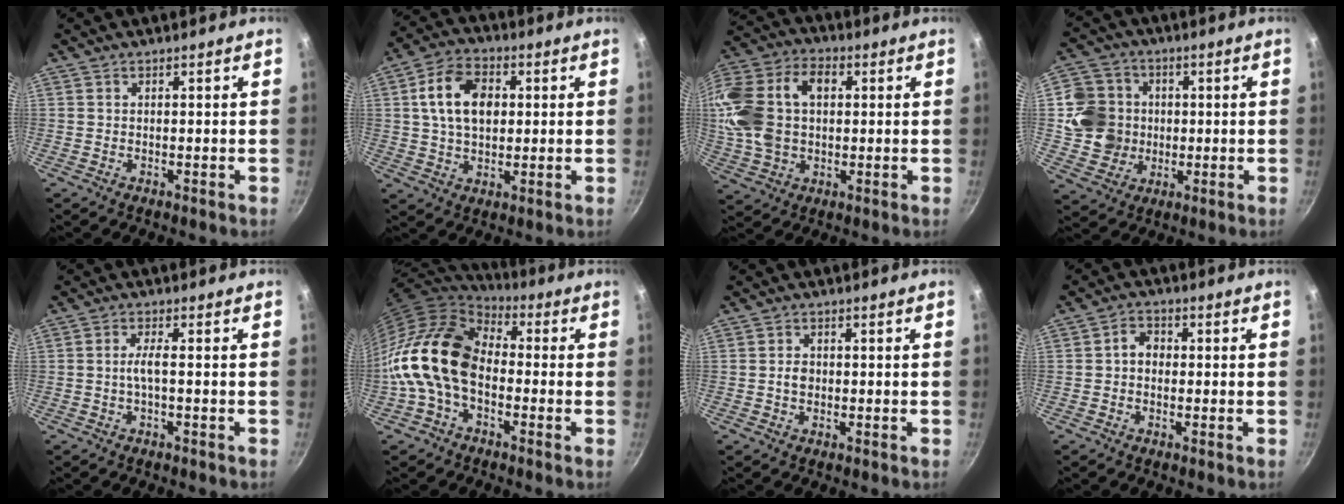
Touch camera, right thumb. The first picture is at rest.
{"total": 11.9, "force": [2.1, 8.1, 8.5], "torque": [-0.130, 0.011, 0.029]}
{"total": 20.2, "force": [2.7, 14.1, 14.2], "torque": [-0.284, 0.032, 0.042]}
{"total": 11.1, "force": [0.6, 10.5, 3.7], "torque": [-0.038, 0.009, 0.011]}
{"total": 2.6, "force": [-0.6, 0.3, 2.5], "torque": [-0.057, 0.009, -0.015]}
{"total": 16.0, "force": [-2.6, 10.8, 11.5], "torque": [-0.190, 0.042, -0.071]}
{"total": 2.2, "force": [-0.3, 1.7, 1.3], "torque": [-0.017, 0.007, -0.005]}
{"total": 3.5, "force": [-0.1, 2.8, 2.0], "torque": [-0.020, 0.011, -0.010]}